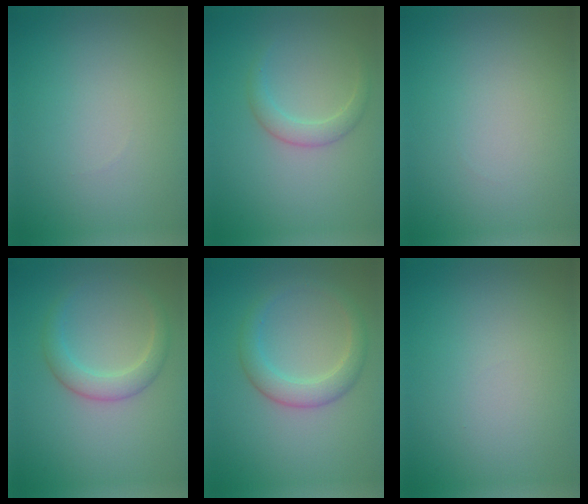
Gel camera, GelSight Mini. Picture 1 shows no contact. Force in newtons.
{"total": 1.8, "press": 1.8, "slide": 0.2}
{"total": 0.0}
{"total": 2.6, "press": 2.6, "slide": 0.1}
{"total": 3.0, "press": 3.0, "slide": 0.1}
{"total": 0.0}